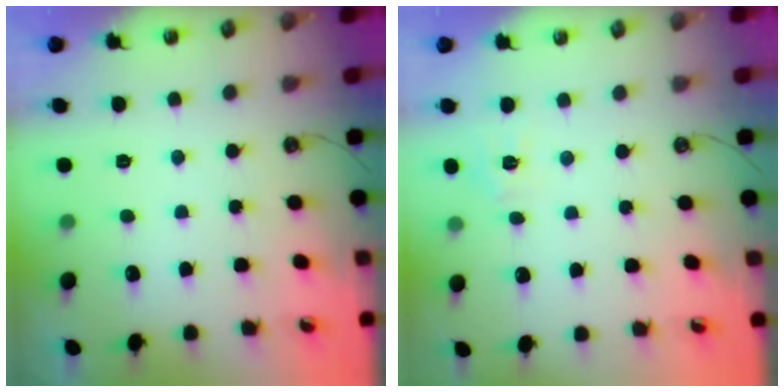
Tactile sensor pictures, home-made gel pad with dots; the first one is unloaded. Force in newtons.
{"total": 5.7, "press": 5.6, "slide": 0.7}